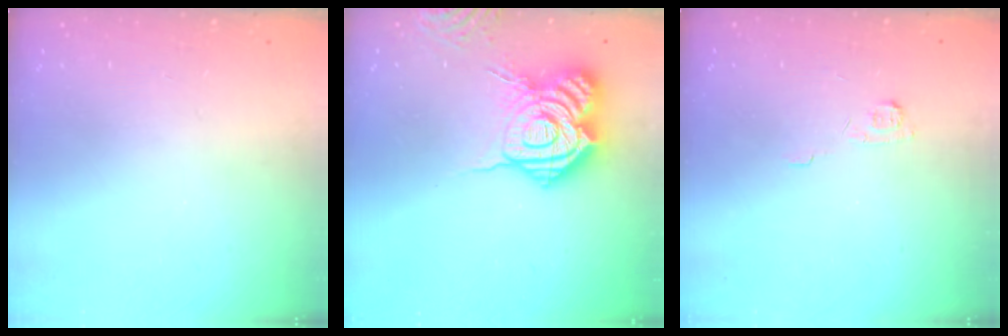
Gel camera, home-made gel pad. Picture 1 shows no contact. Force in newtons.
{"total": 20.6, "press": 20.5, "slide": 2.3}
{"total": 3.9, "press": 3.9, "slide": 0.6}